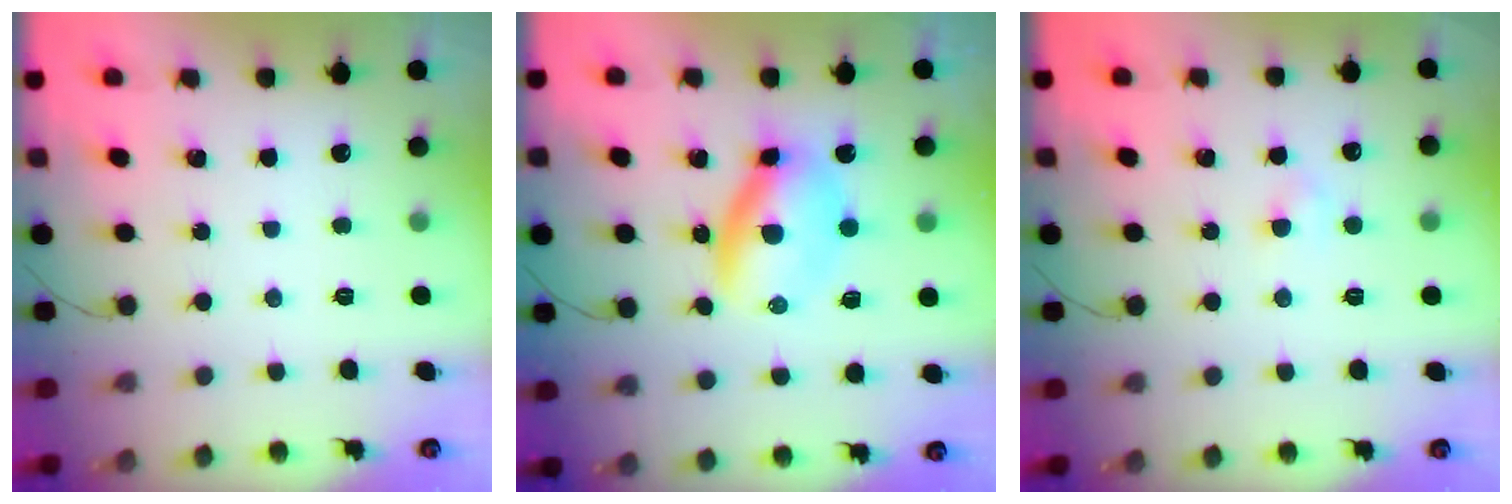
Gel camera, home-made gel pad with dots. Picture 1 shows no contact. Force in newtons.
{"total": 7.2, "press": 7.0, "slide": 1.6}
{"total": 2.4, "press": 2.3, "slide": 0.8}